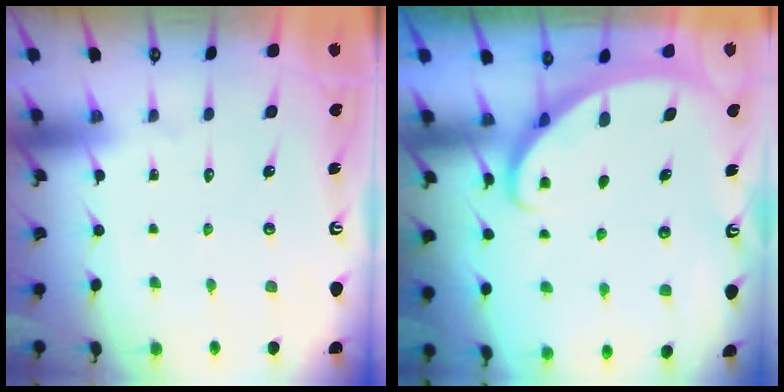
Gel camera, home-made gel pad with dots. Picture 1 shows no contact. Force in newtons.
{"total": 2.7, "press": 2.7, "slide": 0.1}